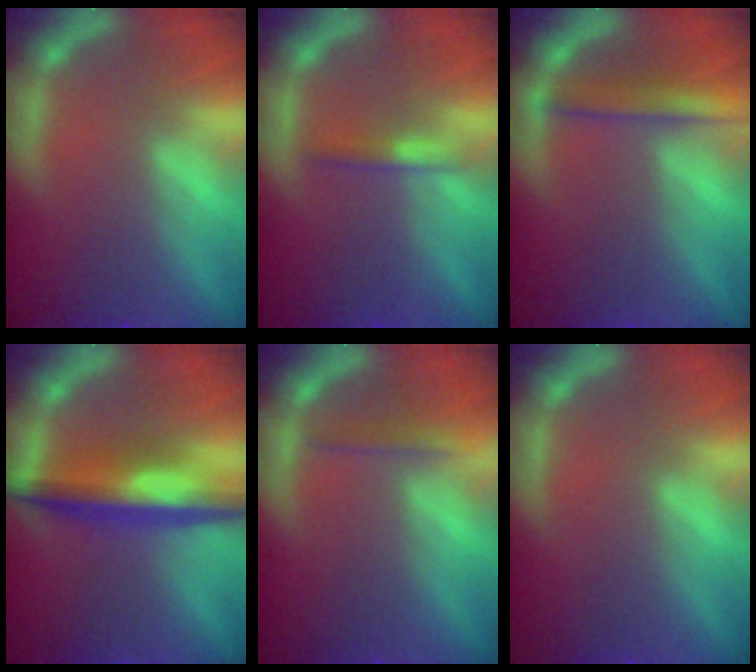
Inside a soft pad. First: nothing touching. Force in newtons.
{"total": 1.4}
{"total": 2.9}
{"total": 6.0}
{"total": 1.4}
{"total": 0.0}